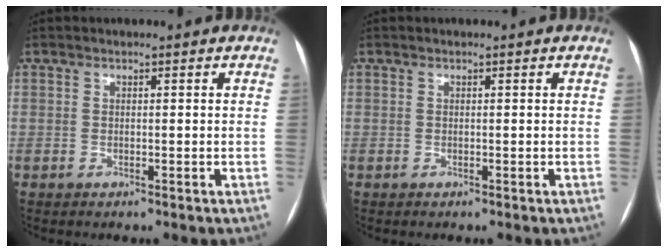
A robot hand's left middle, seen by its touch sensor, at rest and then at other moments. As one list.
[{"total": 0.0}]